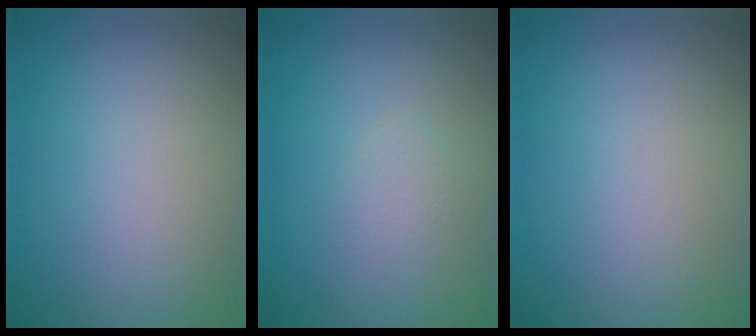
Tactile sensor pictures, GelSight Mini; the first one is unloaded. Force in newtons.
{"total": 1.1, "press": 1.1, "slide": 0.0}
{"total": 0.0}